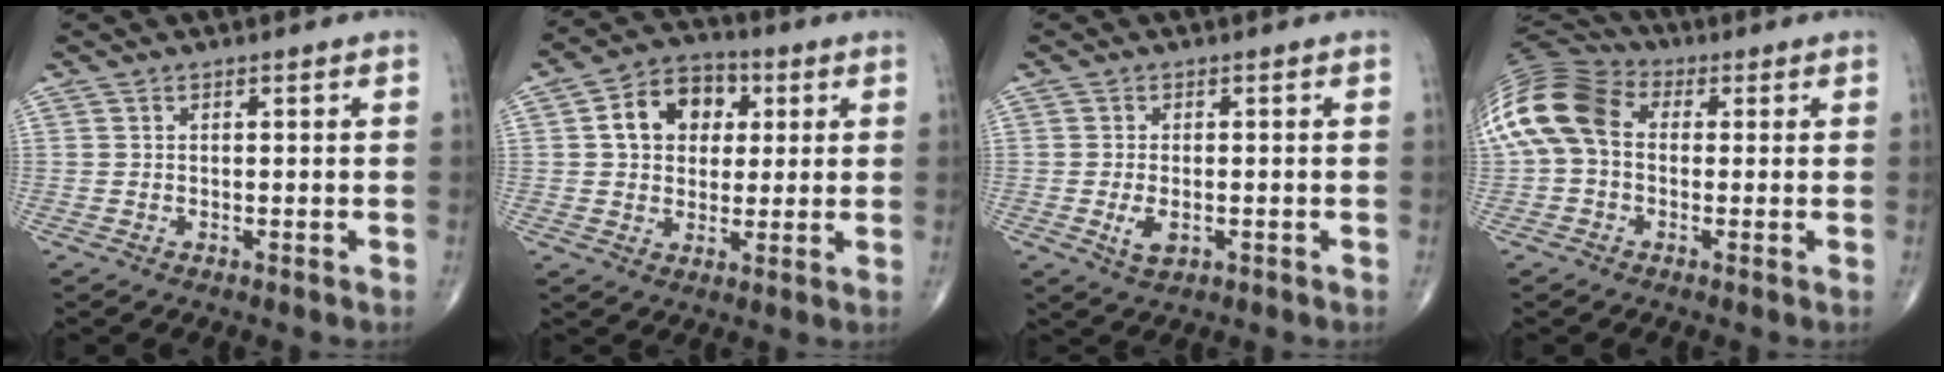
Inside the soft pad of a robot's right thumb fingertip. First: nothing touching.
{"total": 11.2, "force": [2.6, 8.5, 6.8], "torque": [-0.077, 0.008, 0.035]}
{"total": 3.5, "force": [-0.9, 1.8, 2.8], "torque": [-0.051, -0.005, -0.011]}
{"total": 15.1, "force": [1.2, 10.9, 10.4], "torque": [-0.222, 0.038, 0.011]}